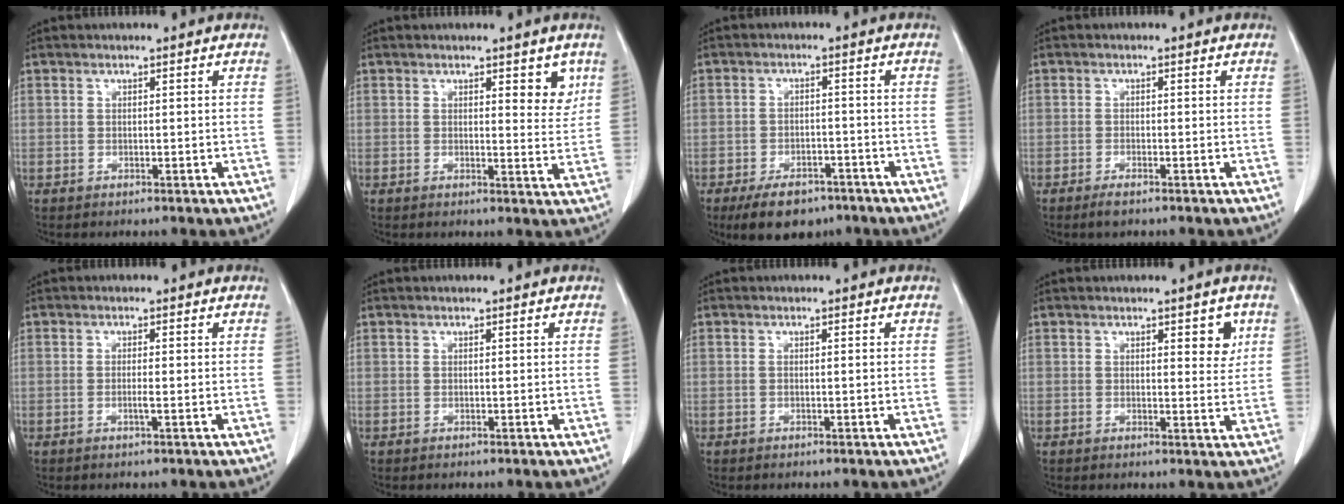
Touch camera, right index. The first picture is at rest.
{"total": 3.8, "force": [2.1, 1.4, 2.8], "torque": [-0.027, -0.013, 0.023]}
{"total": 7.7, "force": [-5.5, 4.0, 3.7], "torque": [-0.061, 0.000, -0.083]}
{"total": 1.8, "force": [-1.3, 0.3, 1.2], "torque": [-0.024, -0.003, -0.022]}
{"total": 1.4, "force": [-0.4, -0.1, 1.3], "torque": [-0.027, -0.002, -0.008]}
{"total": 0.0}
{"total": 0.7, "force": [0.0, 0.1, 0.7], "torque": [-0.016, 0.002, 0.002]}
{"total": 3.4, "force": [1.6, 1.3, 2.8], "torque": [-0.028, -0.007, 0.017]}